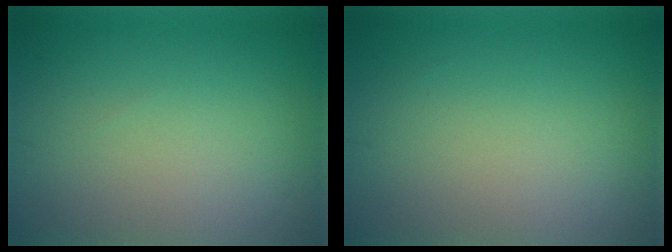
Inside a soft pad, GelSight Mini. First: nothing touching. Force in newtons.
{"total": 0.0}